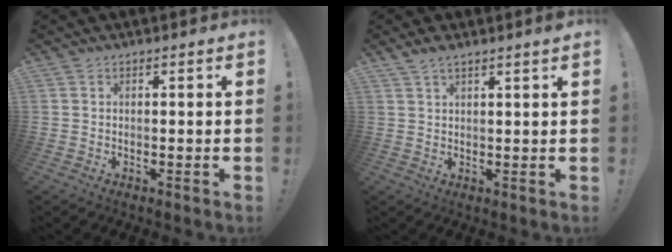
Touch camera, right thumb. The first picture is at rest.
{"total": 3.1, "force": [2.4, 0.1, 2.0], "torque": [-0.036, -0.011, 0.042]}